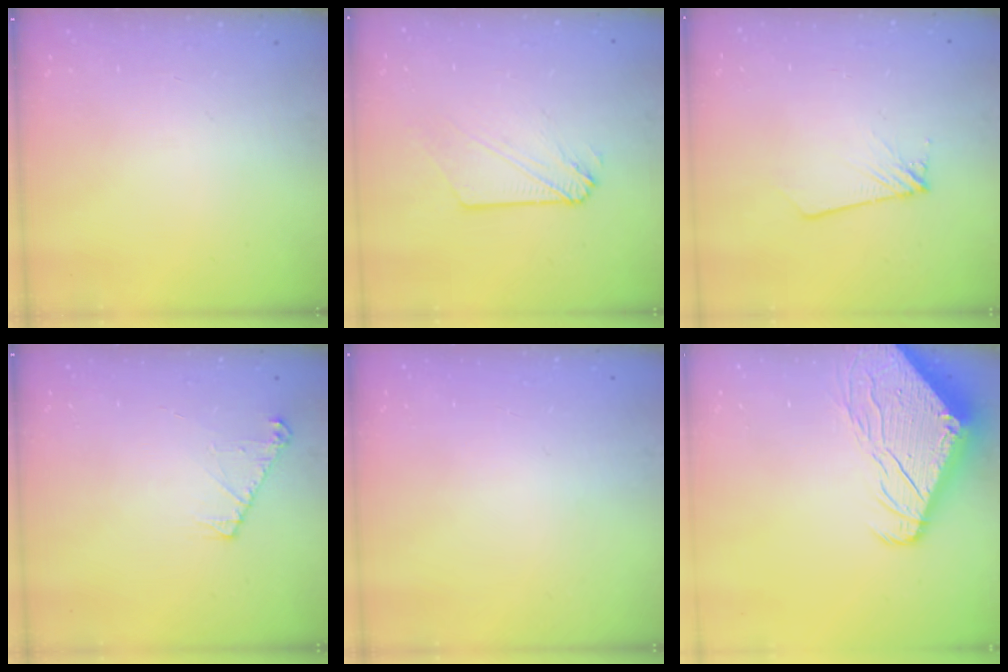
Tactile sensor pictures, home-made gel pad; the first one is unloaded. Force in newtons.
{"total": 4.4, "press": 4.4, "slide": 0.5}
{"total": 1.7, "press": 1.7, "slide": 0.1}
{"total": 6.0, "press": 6.0, "slide": 0.7}
{"total": 0.7, "press": 0.3, "slide": 0.7}
{"total": 10.5, "press": 10.4, "slide": 1.2}